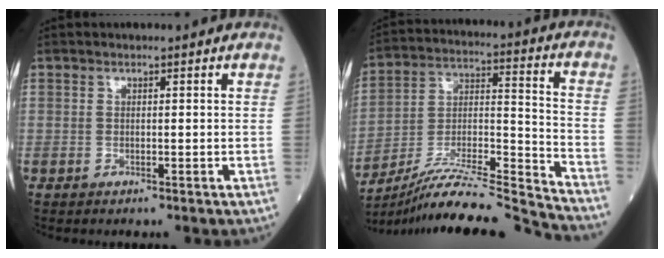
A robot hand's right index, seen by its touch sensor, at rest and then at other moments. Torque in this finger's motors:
{"motor_torque": [-0.35, -0.20, 0.15, 0.12]}